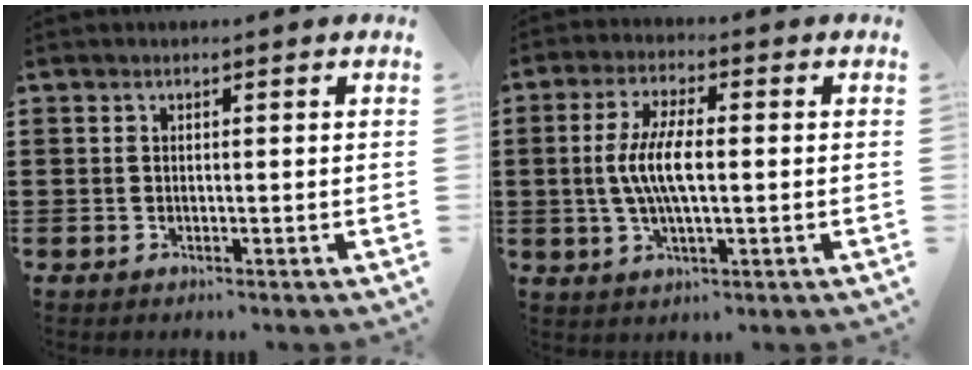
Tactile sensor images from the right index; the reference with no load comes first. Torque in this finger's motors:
{"motor_torque": [0.67, -0.54, 0.47, 0.21]}